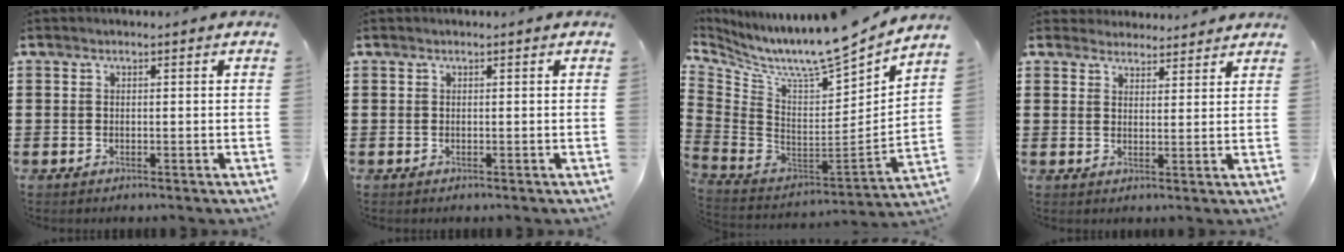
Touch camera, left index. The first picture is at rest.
{"total": 0.0}
{"total": 8.3, "force": [7.2, 0.4, 4.1], "torque": [-0.094, -0.069, 0.111]}
{"total": 3.3, "force": [3.2, 0.7, -0.1], "torque": [-0.008, -0.006, 0.063]}